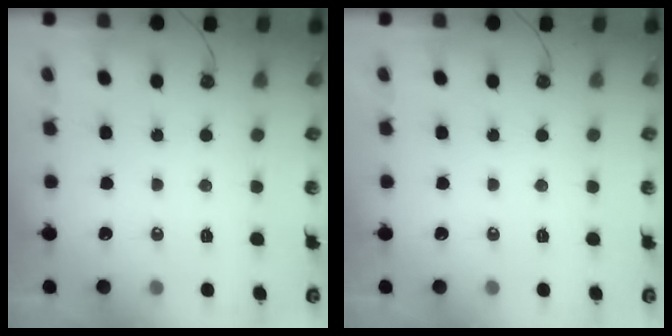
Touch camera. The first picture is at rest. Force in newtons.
{"total": 0.0}